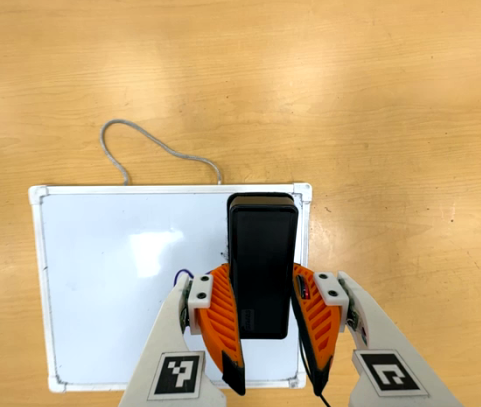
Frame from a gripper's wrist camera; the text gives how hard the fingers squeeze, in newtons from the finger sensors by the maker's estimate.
{"total": 9.6, "left": 7.1, "right": 12.1}